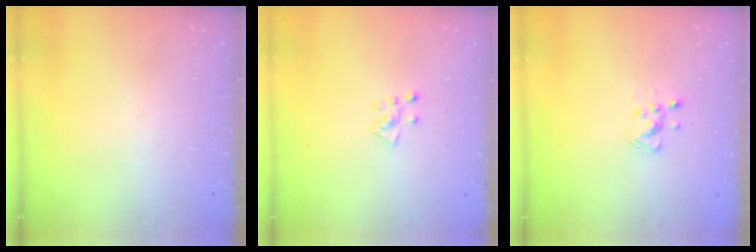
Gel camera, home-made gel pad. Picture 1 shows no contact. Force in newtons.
{"total": 5.3, "press": 5.3, "slide": 0.4}
{"total": 4.7, "press": 4.6, "slide": 1.1}